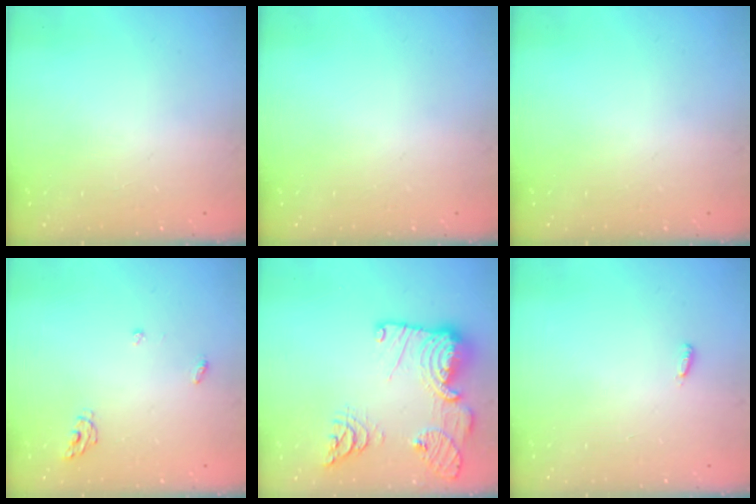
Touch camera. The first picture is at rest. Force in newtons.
{"total": 0.0}
{"total": 0.0}
{"total": 4.9, "press": 4.9, "slide": 0.4}
{"total": 22.8, "press": 22.7, "slide": 2.3}
{"total": 2.9, "press": 2.8, "slide": 0.9}